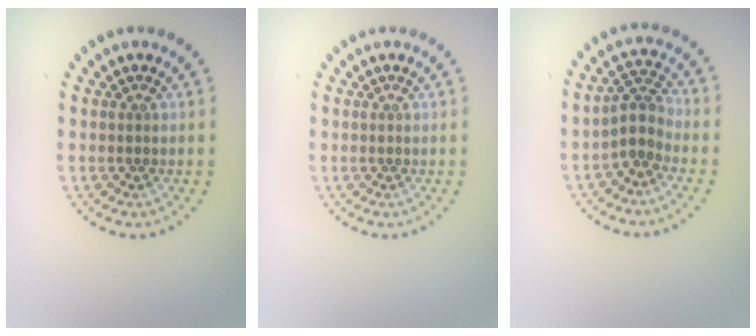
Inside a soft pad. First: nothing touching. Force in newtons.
{"total": 0.0}
{"total": 2.7, "press": 2.1, "slide": 1.6}